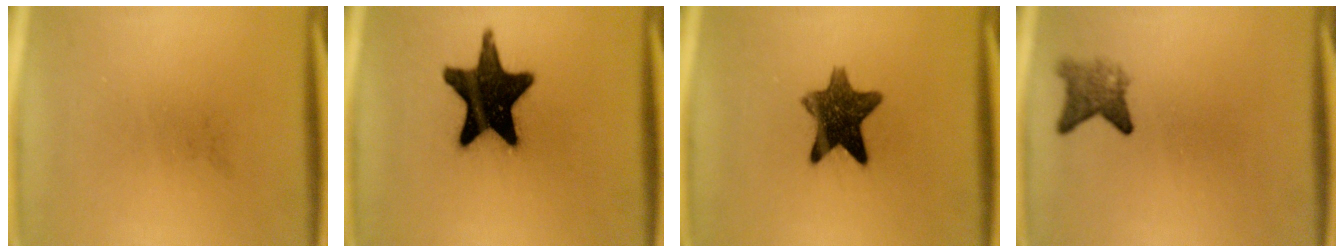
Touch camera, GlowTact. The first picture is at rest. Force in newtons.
{"total": 18.6}
{"total": 10.6}
{"total": 3.2}